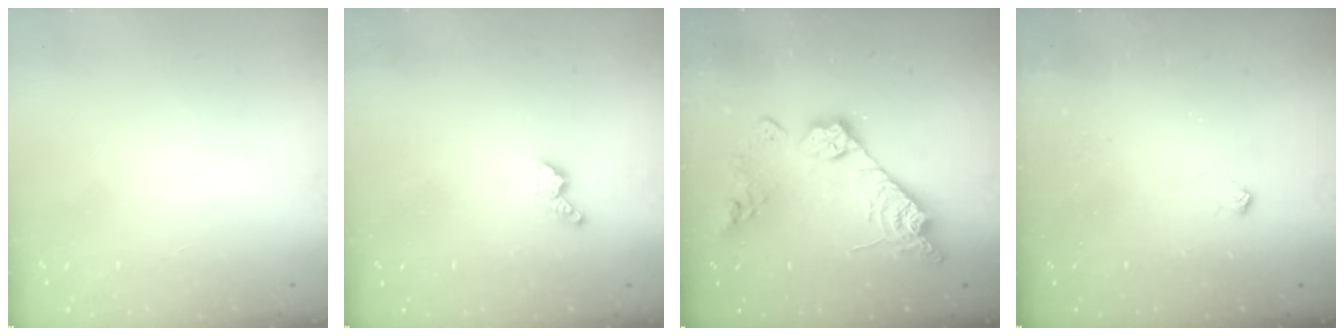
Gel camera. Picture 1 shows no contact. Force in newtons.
{"total": 4.5, "press": 4.4, "slide": 0.8}
{"total": 16.6, "press": 16.5, "slide": 1.3}
{"total": 3.5, "press": 3.4, "slide": 0.5}